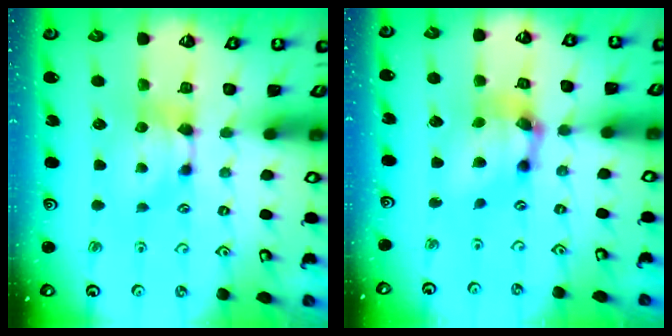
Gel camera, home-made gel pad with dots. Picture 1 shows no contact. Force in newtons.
{"total": 6.6, "press": 6.2, "slide": 2.3}